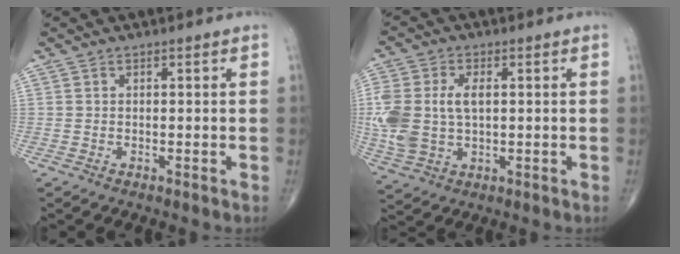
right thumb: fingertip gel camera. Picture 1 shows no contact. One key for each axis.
{"total": 12.6, "fx": 0.8, "fy": 7.8, "fz": 9.8, "tx": -0.236, "ty": 0.007, "tz": 0.024}